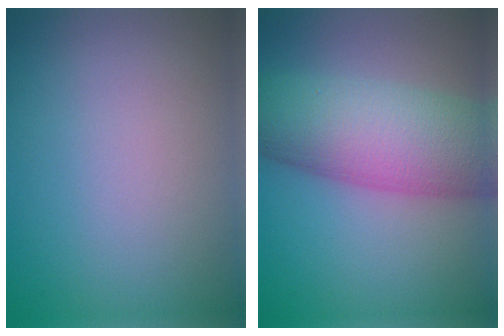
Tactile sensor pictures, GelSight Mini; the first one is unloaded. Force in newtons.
{"total": 10.0, "press": 10.0, "slide": 0.3}